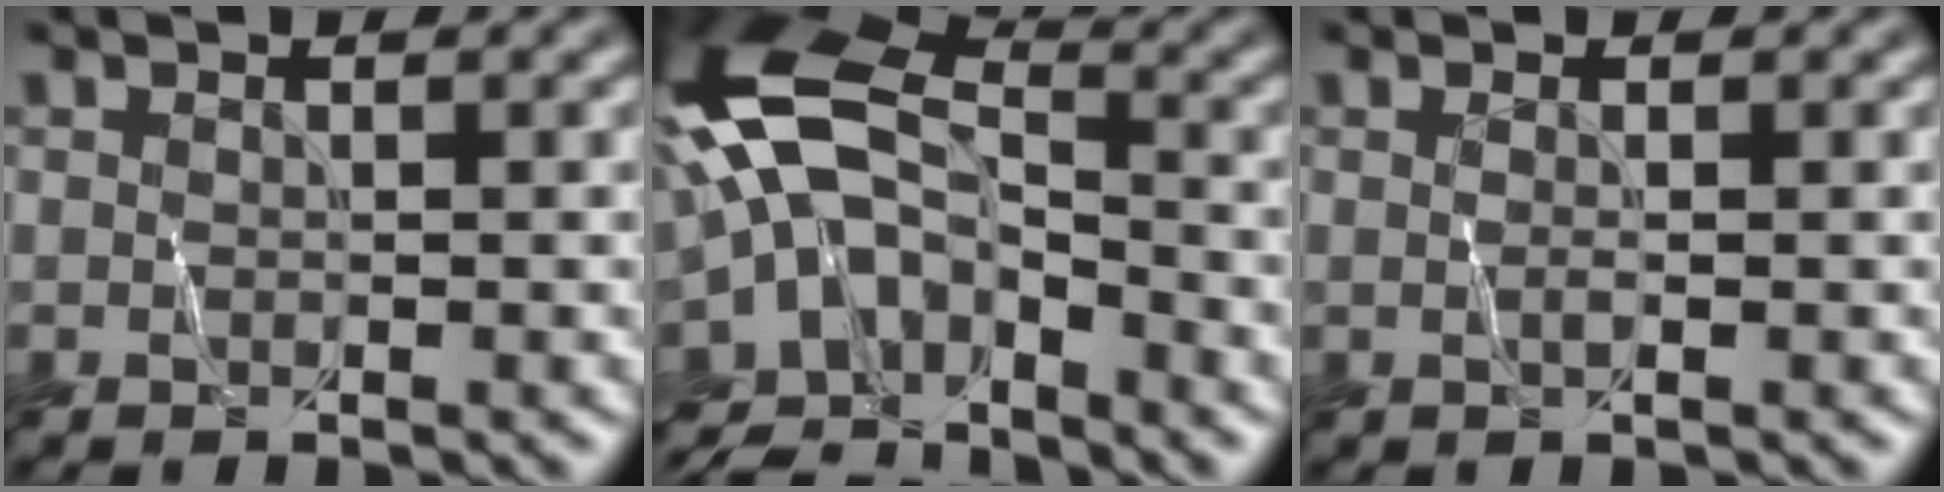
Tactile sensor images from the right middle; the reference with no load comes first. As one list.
[{"total": 10.6, "force": [-5.1, 5.6, 7.3], "torque": [-0.140, 0.011, -0.106]}, {"total": 0.6, "force": [0.1, 0.2, 0.6], "torque": [-0.010, 0.003, 0.001]}]